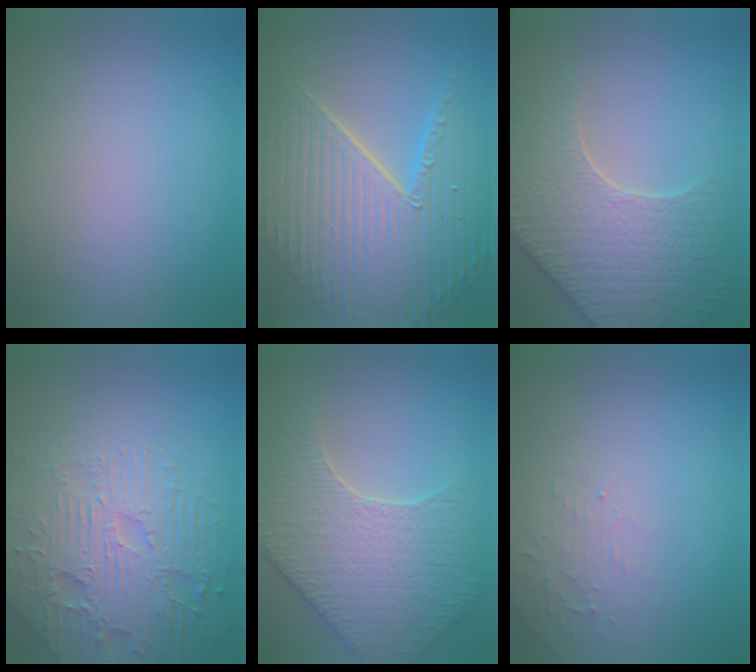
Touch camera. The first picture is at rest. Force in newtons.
{"total": 11.1, "press": 7.3, "slide": 8.4}
{"total": 6.5, "press": 5.6, "slide": 3.3}
{"total": 6.9, "press": 5.3, "slide": 4.4}
{"total": 5.5, "press": 5.2, "slide": 1.8}
{"total": 1.6, "press": 1.5, "slide": 0.3}